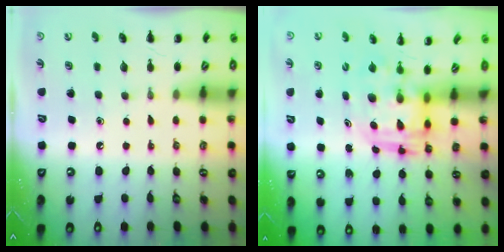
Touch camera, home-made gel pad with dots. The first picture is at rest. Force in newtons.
{"total": 3.7, "press": 3.6, "slide": 0.7}